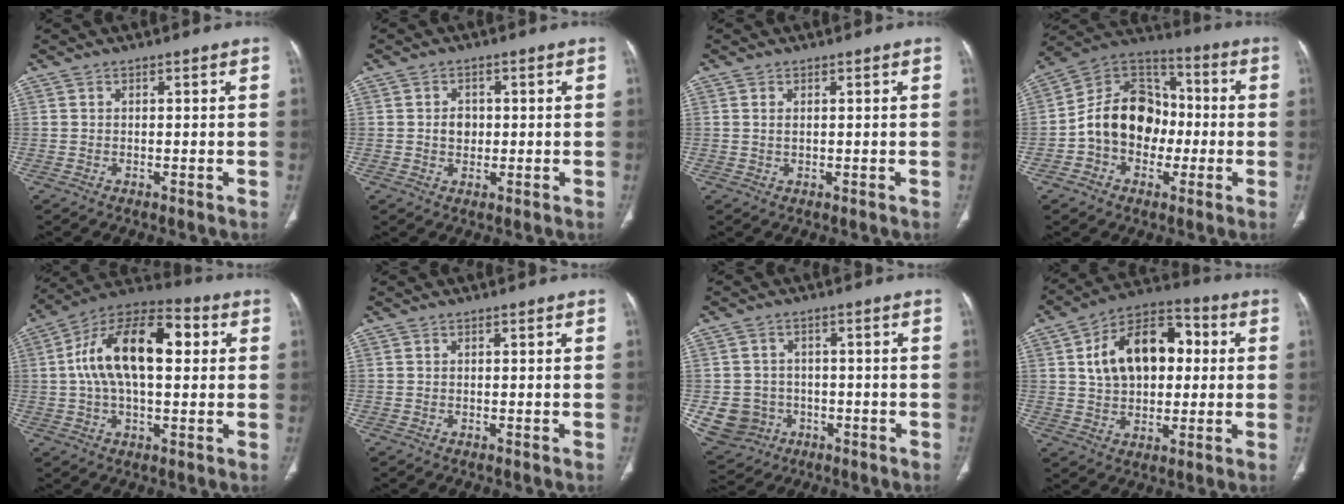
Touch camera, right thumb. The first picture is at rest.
{"total": 3.0, "force": [0.1, 2.5, 1.7], "torque": [-0.015, 0.003, 0.001]}
{"total": 0.9, "force": [0.2, 0.4, 0.7], "torque": [-0.017, 0.000, 0.007]}
{"total": 16.2, "force": [-2.1, 12.6, 10.0], "torque": [-0.126, 0.044, -0.045]}
{"total": 19.1, "force": [3.1, 9.7, 16.1], "torque": [-0.269, 0.035, 0.044]}
{"total": 0.0}
{"total": 8.4, "force": [-2.1, 7.8, 2.3], "torque": [-0.038, 0.018, -0.022]}
{"total": 17.1, "force": [3.1, 11.0, 12.7], "torque": [-0.175, 0.023, 0.046]}